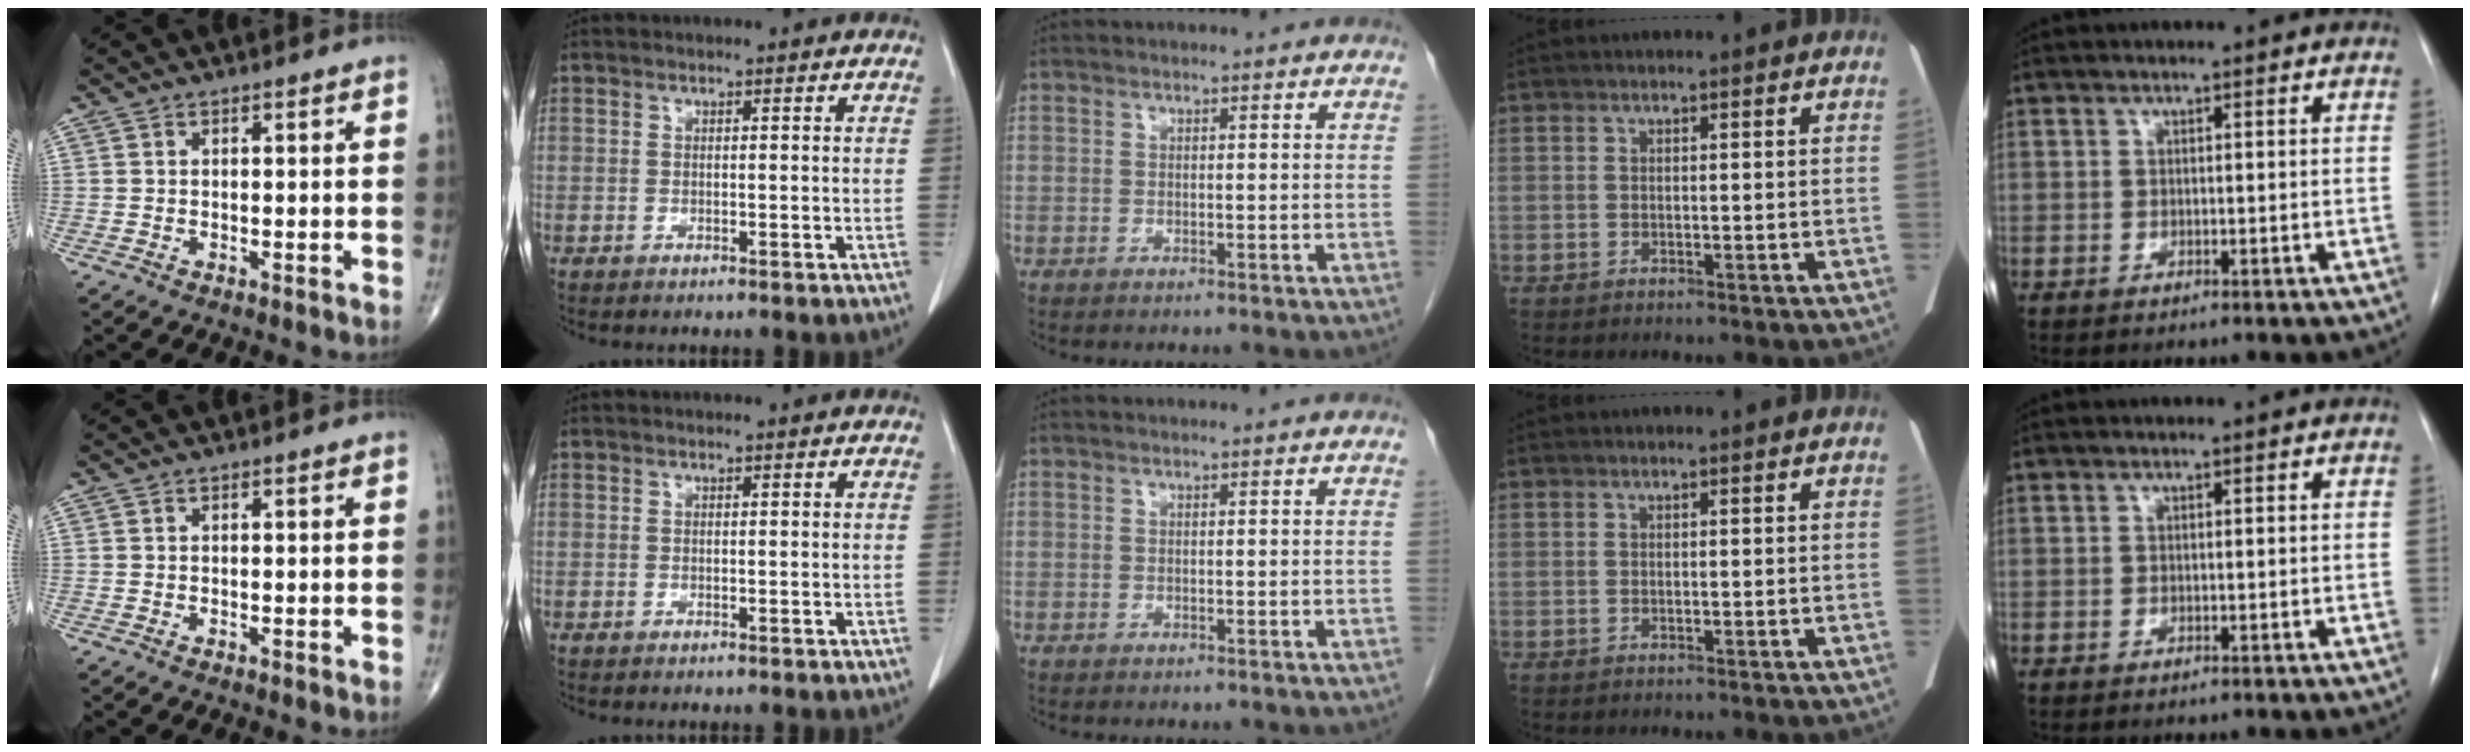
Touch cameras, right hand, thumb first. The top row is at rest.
{}